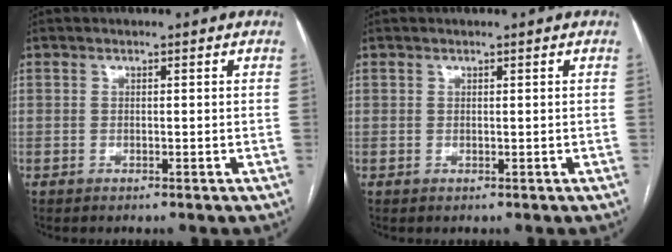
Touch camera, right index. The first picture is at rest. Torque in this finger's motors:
{"motor_torque": [0.00, 0.00, 0.00, 0.00]}